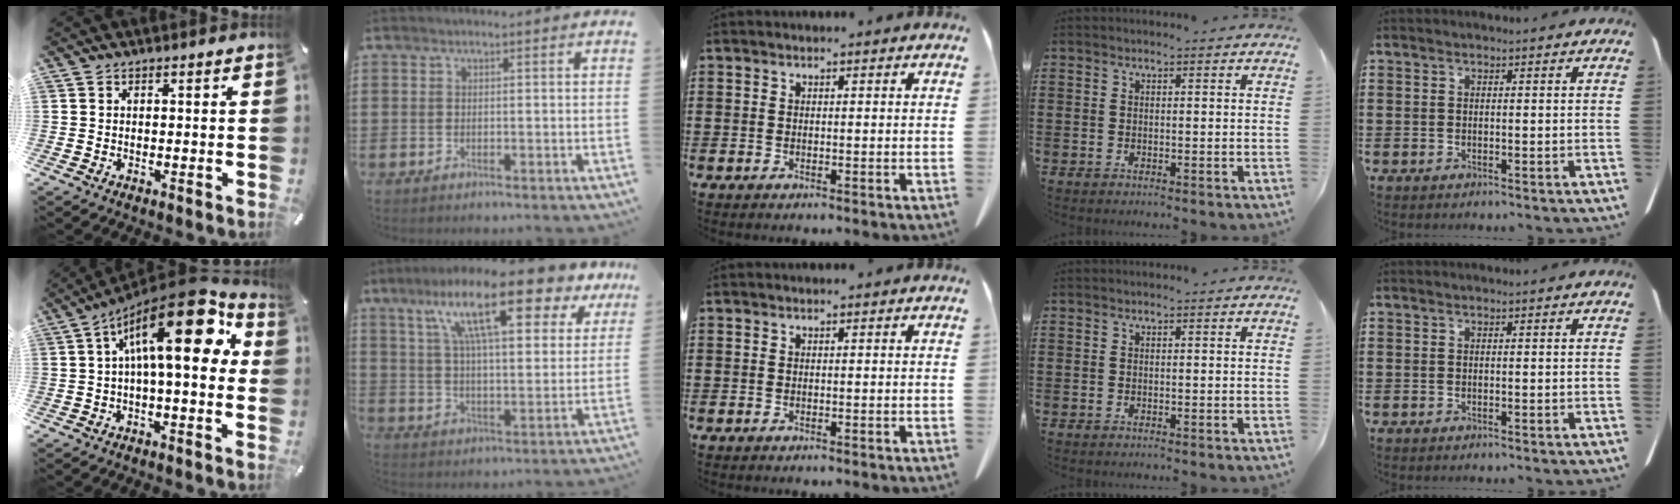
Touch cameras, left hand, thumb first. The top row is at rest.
{"thumb": {"total": 19.4, "force": [5.8, 6.7, 17.3], "torque": [-0.276, -0.039, 0.084]}, "index": {"total": 17.9, "force": [10.6, 3.8, 13.9], "torque": [-0.257, -0.026, 0.167]}}